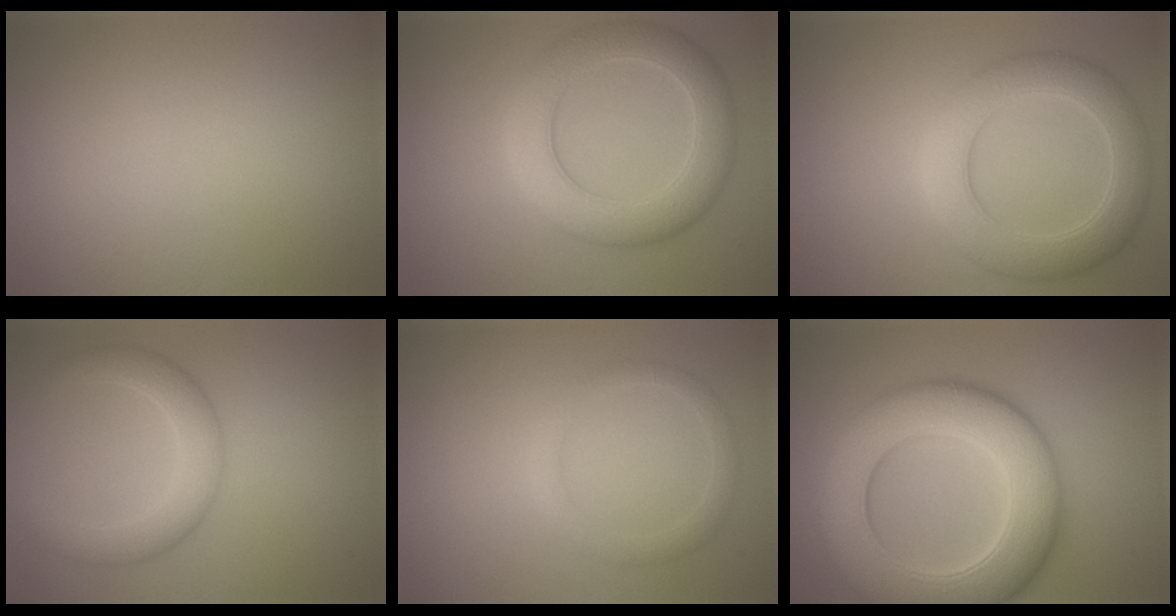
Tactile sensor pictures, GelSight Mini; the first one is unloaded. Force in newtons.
{"total": 6.1, "press": 6.1, "slide": 0.2}
{"total": 6.0, "press": 6.0, "slide": 0.2}
{"total": 4.2, "press": 4.2, "slide": 0.1}
{"total": 1.9, "press": 1.9, "slide": 0.1}
{"total": 12.0, "press": 12.0, "slide": 0.2}